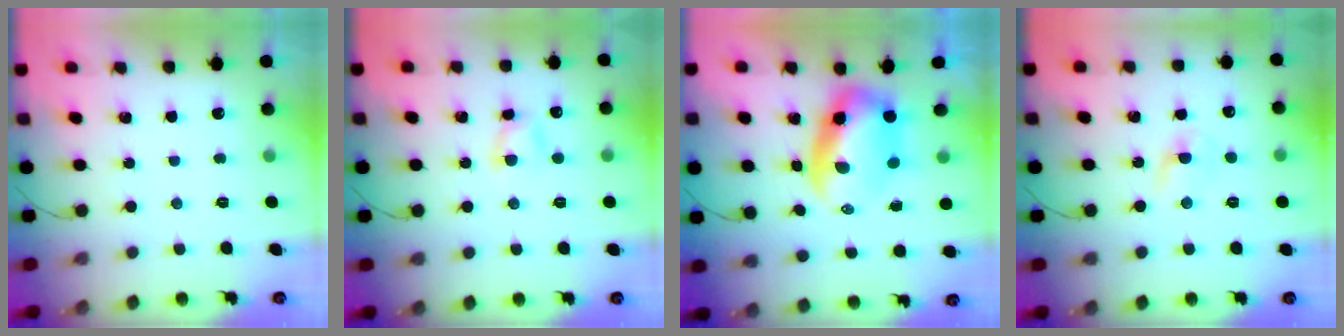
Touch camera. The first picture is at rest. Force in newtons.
{"total": 4.2, "press": 4.1, "slide": 1.0}
{"total": 8.4, "press": 8.0, "slide": 2.4}
{"total": 2.4, "press": 2.2, "slide": 1.0}